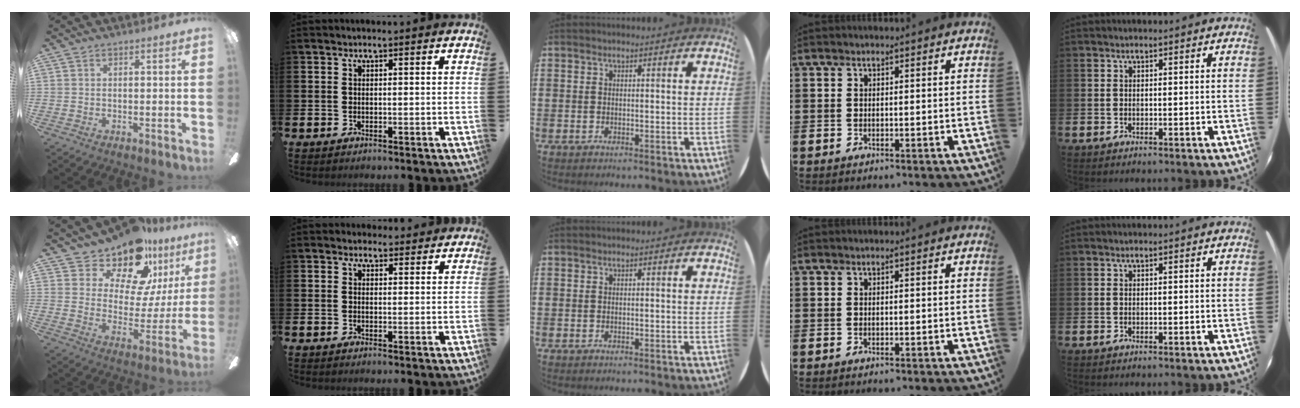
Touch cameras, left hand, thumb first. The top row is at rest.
{"thumb": {"total": 15.9, "force": [12.9, 6.7, 6.5], "torque": [-0.113, -0.098, 0.224]}, "index": {"total": 2.2, "force": [2.0, 0.9, -0.1], "torque": [0.006, -0.004, 0.036]}}